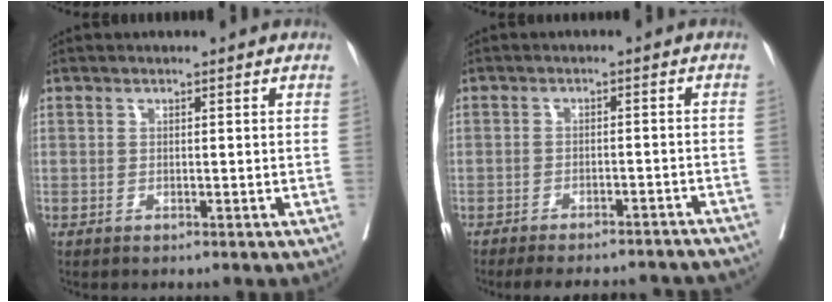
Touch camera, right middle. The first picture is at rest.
{"total": 16.6, "force": [-15.2, 3.9, 5.4], "torque": [-0.087, 0.001, -0.179]}